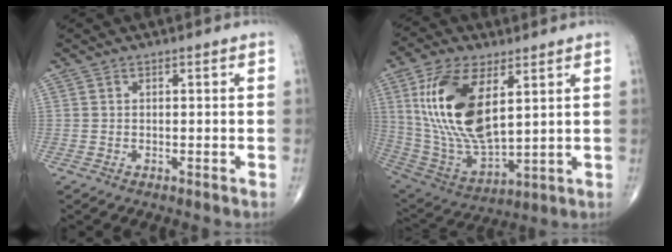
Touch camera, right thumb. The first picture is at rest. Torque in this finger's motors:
{"motor_torque": [-0.19, 3.67, 1.96, 0.81, 0.71]}